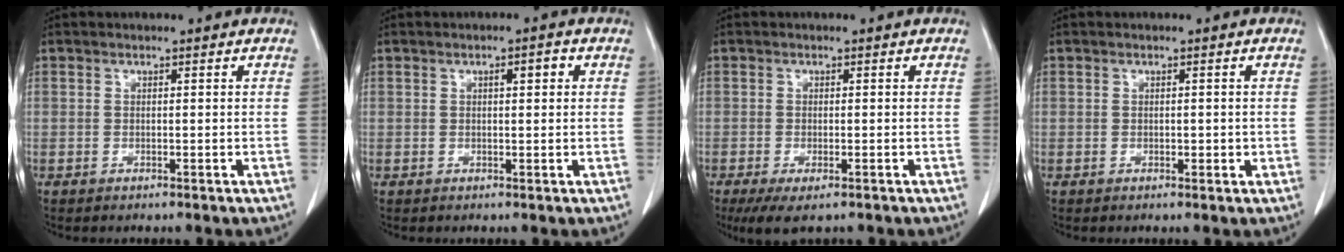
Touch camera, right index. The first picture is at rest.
{"total": 2.0, "force": [0.6, 0.5, 1.9], "torque": [-0.030, 0.004, 0.009]}
{"total": 5.4, "force": [-3.7, 1.6, 3.7], "torque": [-0.057, -0.015, -0.057]}
{"total": 1.0, "force": [-0.1, 0.7, 0.8], "torque": [-0.008, 0.001, 0.002]}